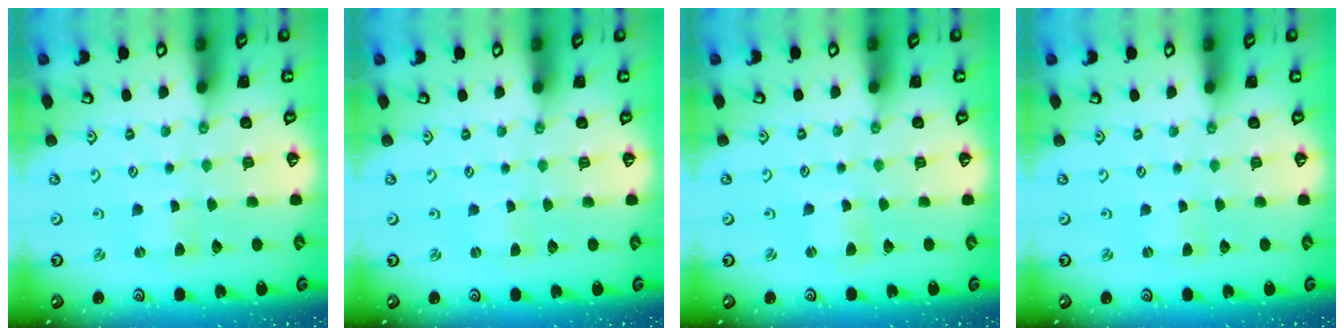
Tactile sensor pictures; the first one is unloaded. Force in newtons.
{"total": 0.0}
{"total": 1.4, "press": 1.4, "slide": 0.3}
{"total": 0.0}